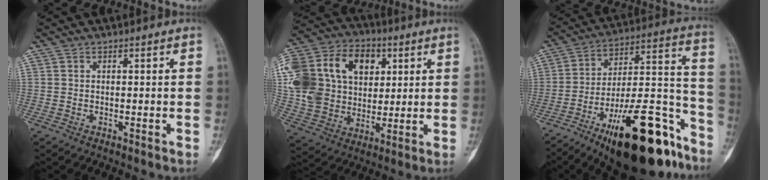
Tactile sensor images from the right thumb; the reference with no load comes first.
{"total": 26.9, "force": [6.7, 20.0, 16.8], "torque": [-0.338, 0.044, 0.128]}
{"total": 28.6, "force": [-17.2, 9.8, 20.7], "torque": [-0.245, 0.095, -0.266]}